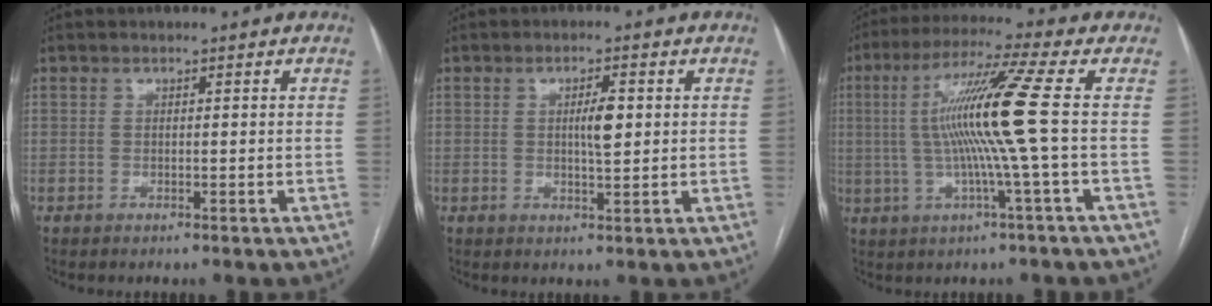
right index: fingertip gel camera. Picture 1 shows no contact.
{"total": 3.6, "force": [0.6, 0.7, 3.5], "torque": [-0.058, 0.001, 0.009]}
{"total": 12.3, "force": [0.3, -2.2, 12.1], "torque": [-0.233, 0.006, 0.003]}